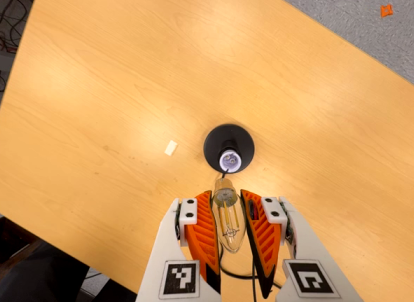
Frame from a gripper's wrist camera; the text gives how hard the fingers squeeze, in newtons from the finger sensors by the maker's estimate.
{"total": 20.5, "left": 22.1, "right": 19.0}